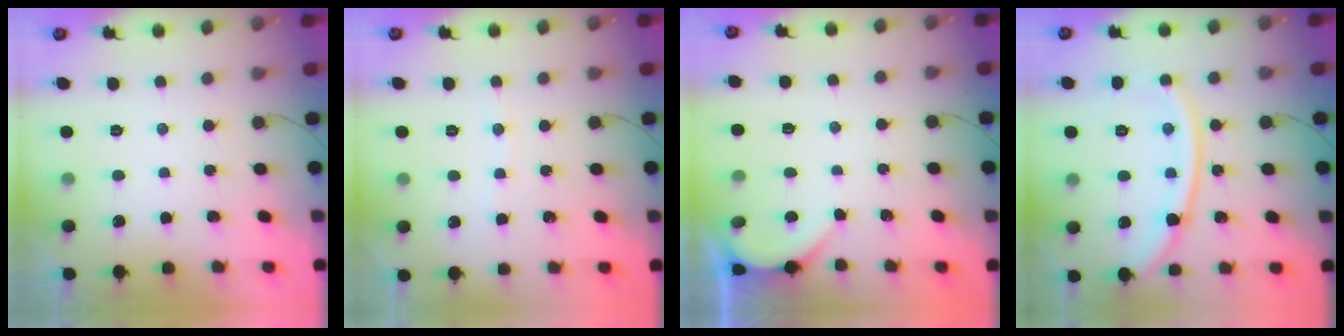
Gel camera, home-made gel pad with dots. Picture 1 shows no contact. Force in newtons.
{"total": 3.0, "press": 2.9, "slide": 0.4}
{"total": 2.1, "press": 2.1, "slide": 0.2}
{"total": 12.6, "press": 12.5, "slide": 1.5}